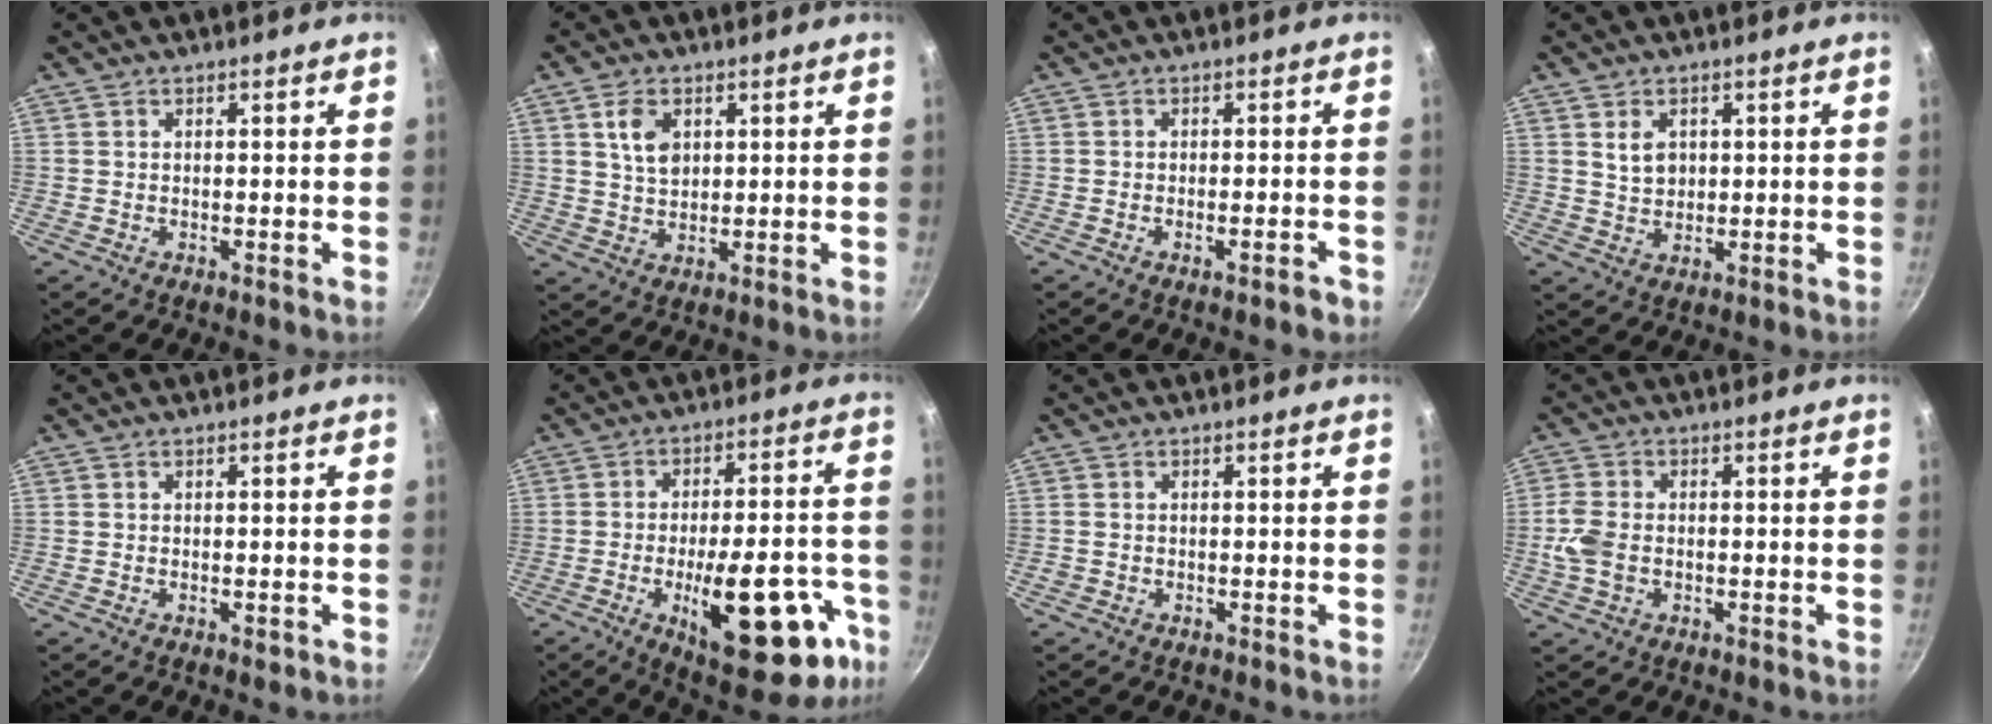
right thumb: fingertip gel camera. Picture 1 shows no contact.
{"total": 5.7, "force": [2.0, 3.8, 3.8], "torque": [-0.059, -0.009, 0.041]}
{"total": 2.7, "force": [-1.6, 0.7, 2.1], "torque": [-0.028, 0.014, -0.021]}
{"total": 4.3, "force": [1.3, 3.2, 2.5], "torque": [-0.030, -0.006, 0.027]}
{"total": 1.1, "force": [-0.4, 0.6, 0.8], "torque": [-0.013, 0.001, -0.007]}
{"total": 23.4, "force": [-9.3, 9.6, 19.2], "torque": [-0.213, 0.031, -0.116]}
{"total": 0.7, "force": [-0.2, 0.6, 0.2], "torque": [-0.003, 0.001, -0.003]}
{"total": 5.5, "force": [-0.8, 3.8, 3.9], "torque": [-0.085, 0.006, -0.020]}